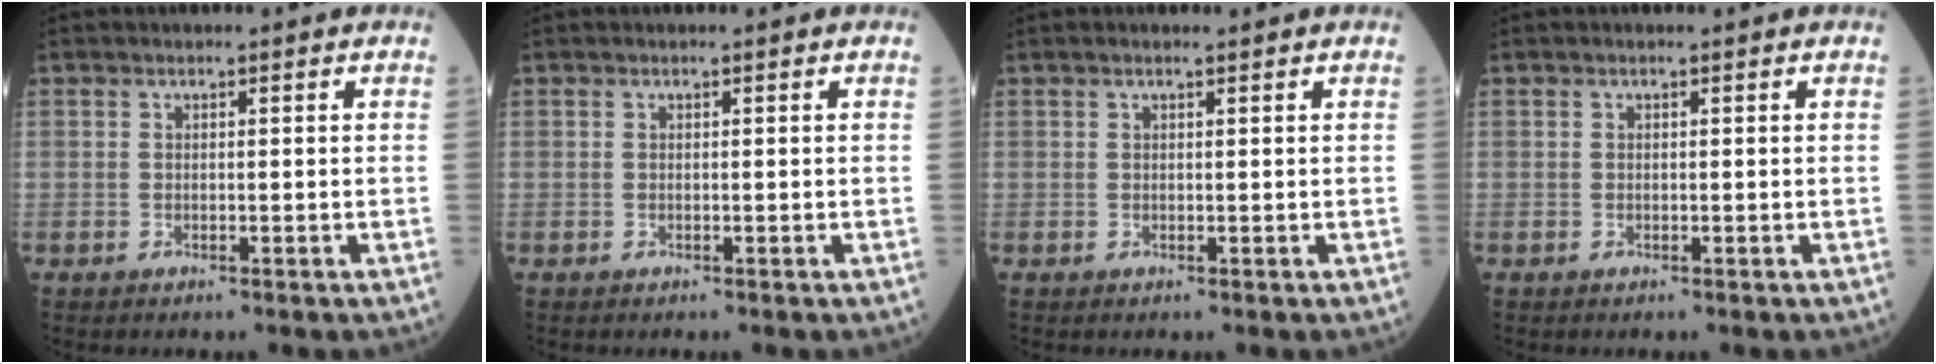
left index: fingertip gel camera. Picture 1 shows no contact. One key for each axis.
{"total": 0.0}
{"total": 0.7, "fx": 0.5, "fy": 0.0, "fz": 0.4, "tx": -0.010, "ty": 0.004, "tz": 0.009}
{"total": 0.0}